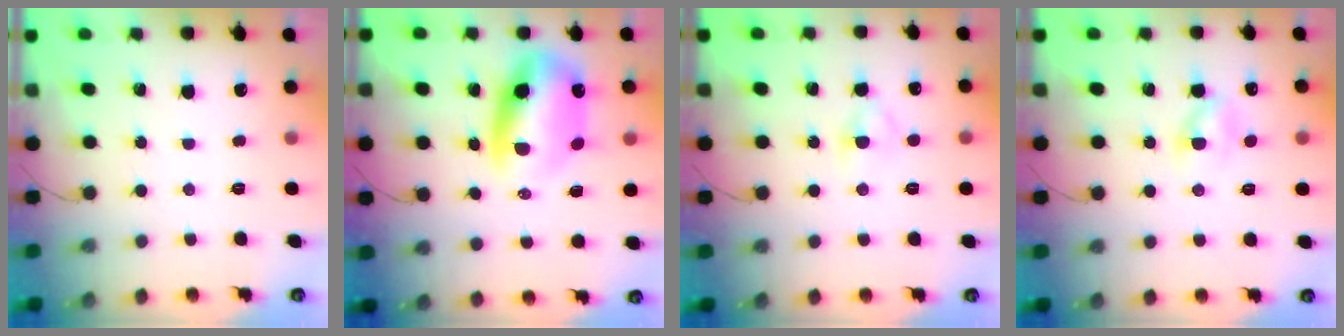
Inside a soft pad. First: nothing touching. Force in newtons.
{"total": 11.3, "press": 11.0, "slide": 2.7}
{"total": 2.8, "press": 2.7, "slide": 0.8}
{"total": 2.7, "press": 2.5, "slide": 1.1}